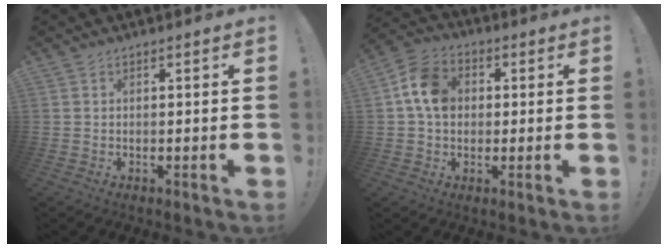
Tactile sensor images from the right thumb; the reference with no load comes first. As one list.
[{"total": 11.4, "force": [1.6, 9.0, 6.9], "torque": [-0.115, 0.018, 0.035]}]